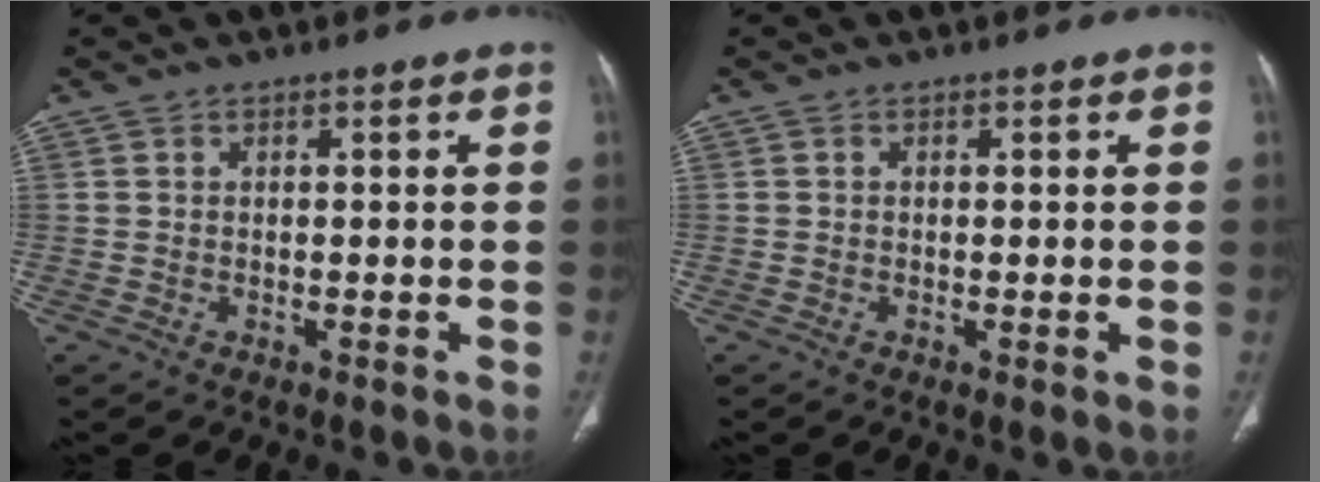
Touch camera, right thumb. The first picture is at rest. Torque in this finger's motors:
{"motor_torque": [-0.35, 0.06, -0.23, -0.07, -0.03]}